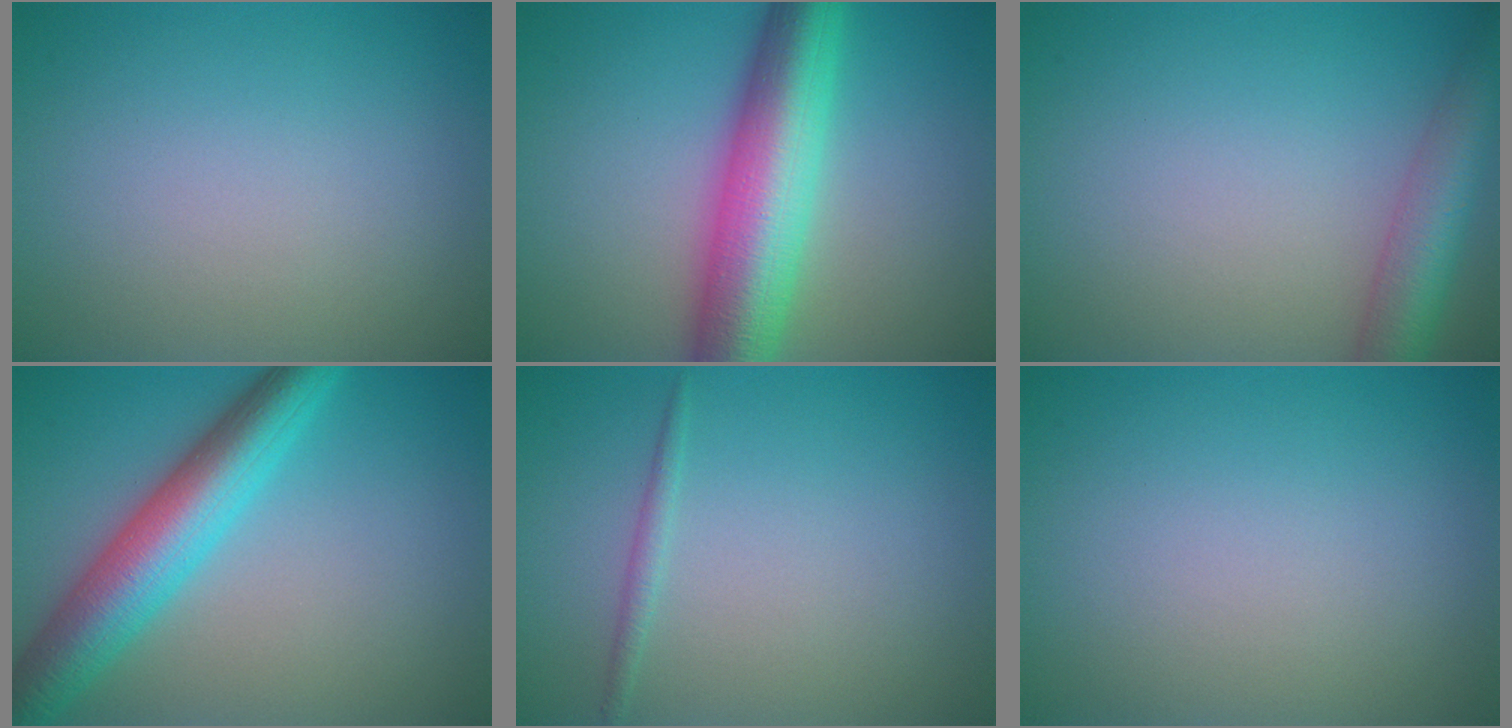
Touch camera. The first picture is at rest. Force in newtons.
{"total": 9.6, "press": 9.6, "slide": 0.2}
{"total": 5.1, "press": 5.1, "slide": 0.2}
{"total": 7.5, "press": 7.5, "slide": 0.2}
{"total": 0.9, "press": 0.9, "slide": 0.1}
{"total": 0.0}